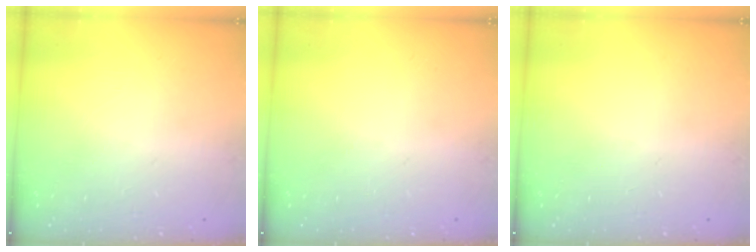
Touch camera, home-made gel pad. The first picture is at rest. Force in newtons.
{"total": 0.0}
{"total": 0.0}